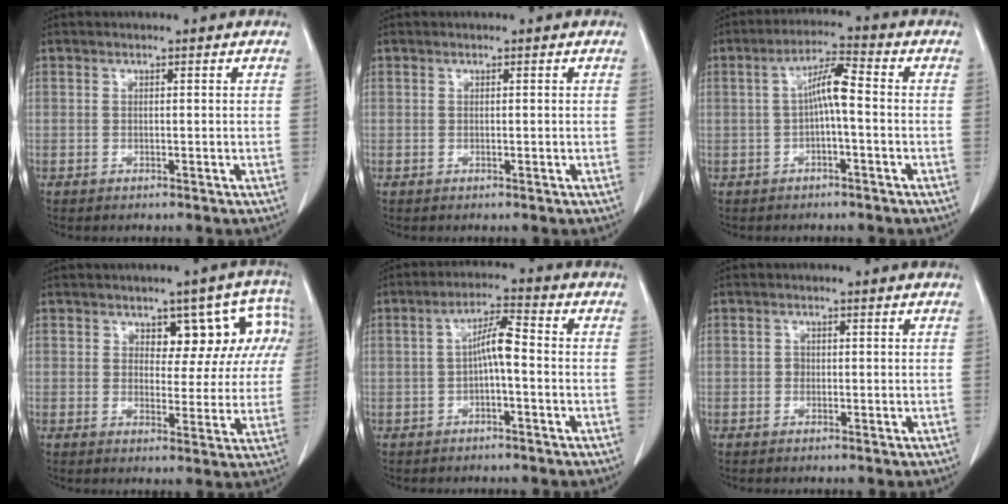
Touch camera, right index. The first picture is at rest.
{"total": 0.0}
{"total": 5.9, "force": [-0.2, 1.2, 5.8], "torque": [-0.114, 0.022, -0.004]}
{"total": 11.8, "force": [4.0, 6.9, 8.7], "torque": [-0.104, 0.037, 0.057]}
{"total": 5.5, "force": [-0.4, 1.3, 5.3], "torque": [-0.105, 0.022, -0.008]}
{"total": 1.5, "force": [-0.1, 1.3, 0.7], "torque": [-0.014, 0.010, 0.000]}